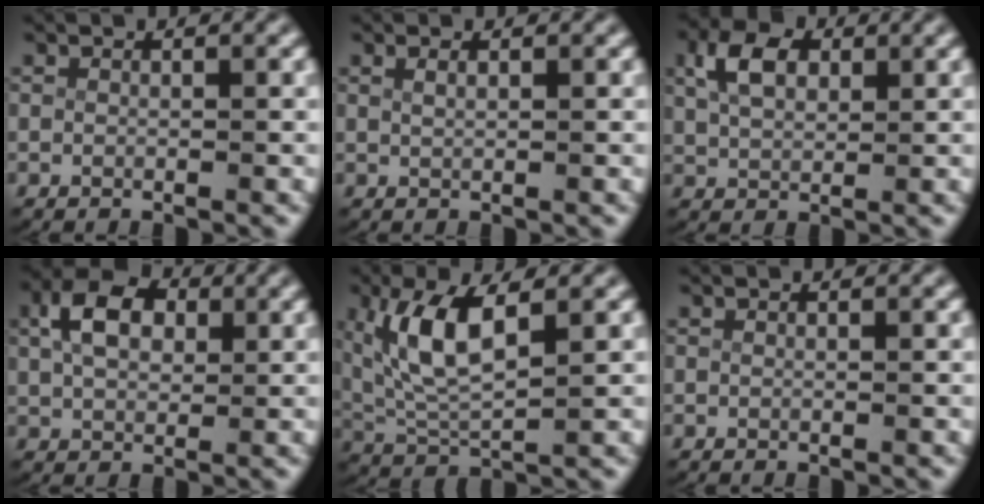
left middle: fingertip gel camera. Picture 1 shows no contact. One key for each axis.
{"total": 0.6, "fx": 0.4, "fy": -0.2, "fz": 0.5, "tx": -0.012, "ty": -0.004, "tz": 0.013}
{"total": 3.9, "fx": 1.6, "fy": 2.3, "fz": 2.7, "tx": -0.060, "ty": -0.004, "tz": 0.035}
{"total": 4.9, "fx": 1.5, "fy": 3.1, "fz": 3.5, "tx": -0.070, "ty": -0.003, "tz": 0.029}
{"total": 6.5, "fx": 2.0, "fy": 3.1, "fz": 5.3, "tx": -0.131, "ty": -0.011, "tz": 0.048}
{"total": 0.0}